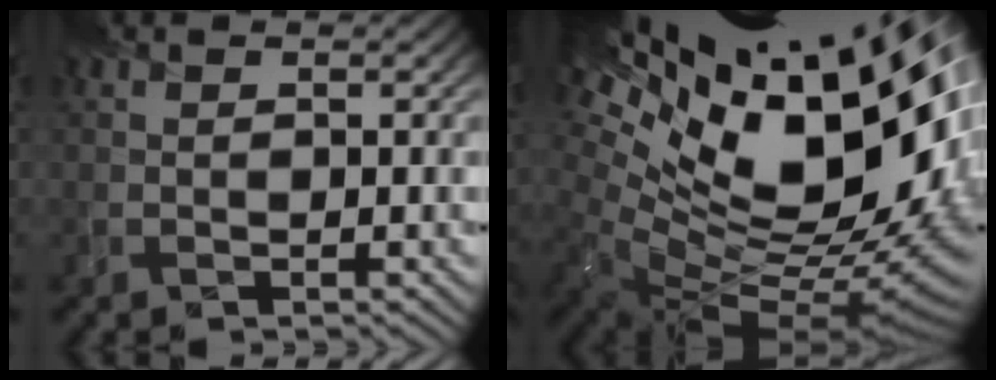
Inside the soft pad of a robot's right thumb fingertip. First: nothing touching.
{"total": 20.2, "force": [6.7, 10.2, 16.1], "torque": [-0.270, -0.007, 0.151]}